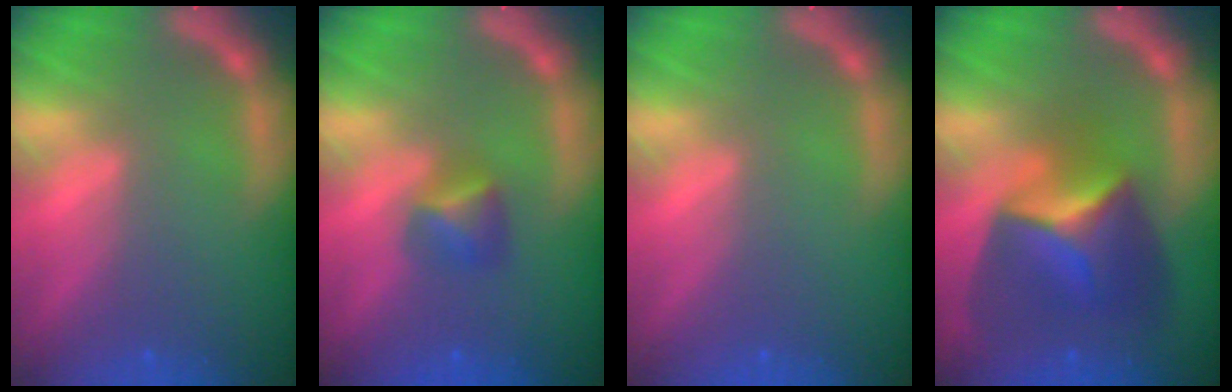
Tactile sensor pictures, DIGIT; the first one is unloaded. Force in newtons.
{"total": 2.4}
{"total": 0.0}
{"total": 7.9}